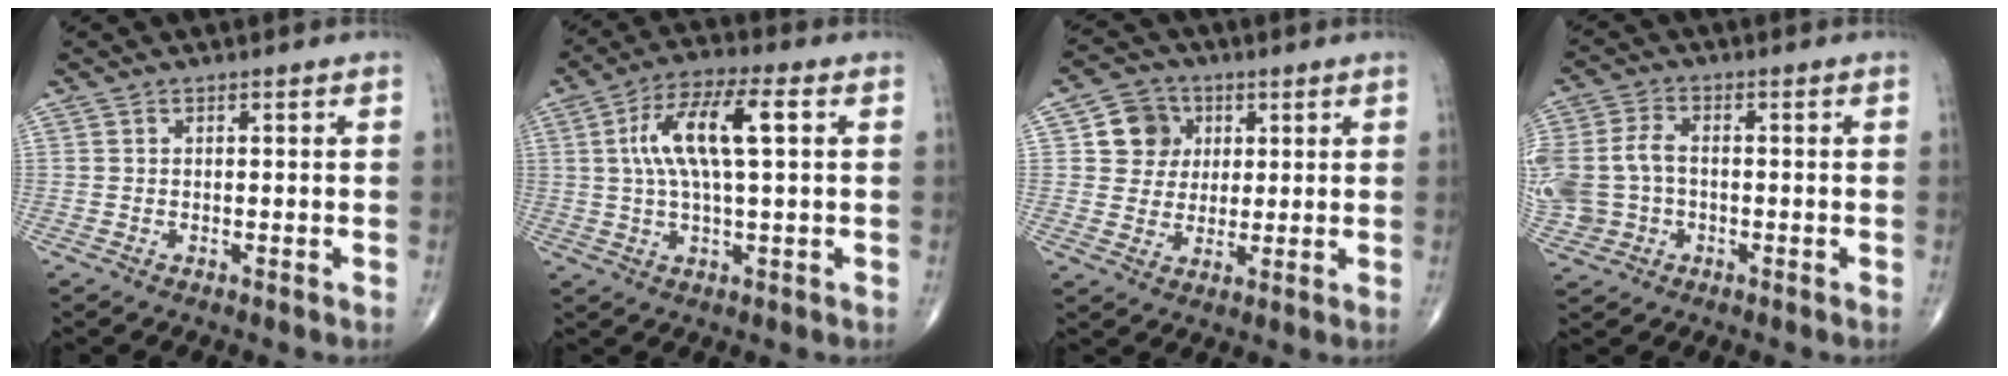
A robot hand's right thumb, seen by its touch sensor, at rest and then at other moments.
{"total": 12.5, "force": [2.5, 3.8, 11.6], "torque": [-0.232, 0.021, 0.041]}
{"total": 7.6, "force": [2.2, 6.9, 2.4], "torque": [-0.005, -0.002, 0.035]}
{"total": 11.7, "force": [-1.2, 9.2, 7.2], "torque": [-0.183, 0.018, -0.017]}